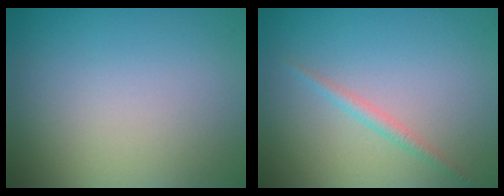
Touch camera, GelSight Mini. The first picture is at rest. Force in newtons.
{"total": 1.2, "press": 1.2, "slide": 0.0}